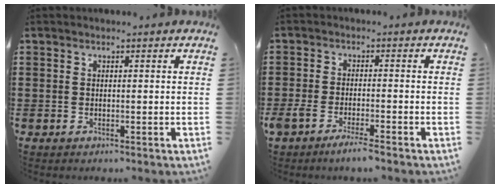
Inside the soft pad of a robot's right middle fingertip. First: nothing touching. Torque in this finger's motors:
{"motor_torque": [0.21, -0.12, 0.12, 0.05]}